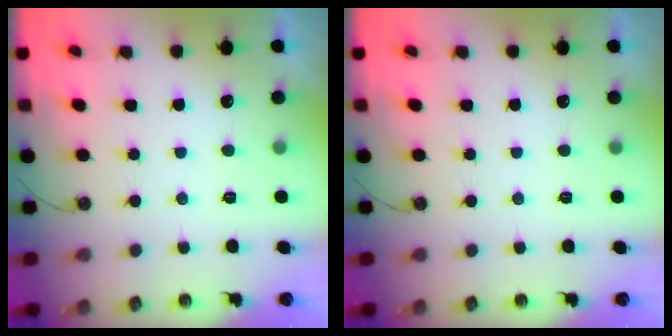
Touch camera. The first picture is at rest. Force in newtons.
{"total": 0.0}